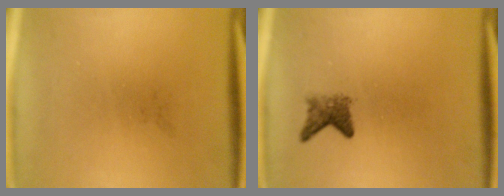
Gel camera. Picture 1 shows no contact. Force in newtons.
{"total": 2.3}